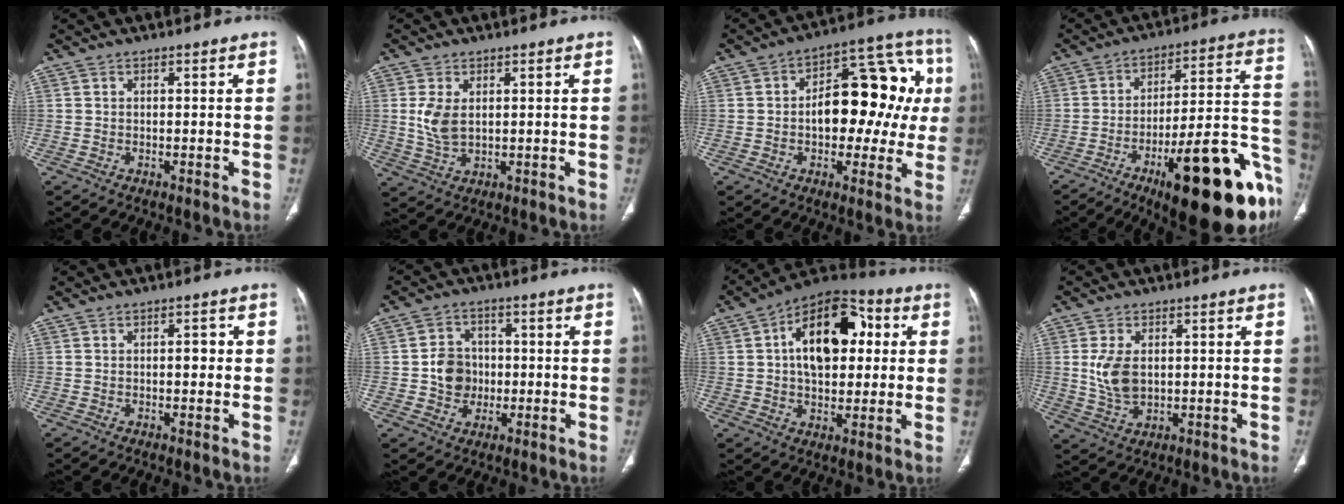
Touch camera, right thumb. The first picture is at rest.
{"total": 5.5, "force": [1.0, 3.2, 4.4], "torque": [-0.094, -0.007, 0.027]}
{"total": 19.7, "force": [0.8, 11.1, 16.3], "torque": [-0.174, 0.045, 0.008]}
{"total": 28.9, "force": [-13.1, 7.9, 24.5], "torque": [-0.251, 0.068, -0.183]}
{"total": 2.0, "force": [0.1, 1.1, 1.6], "torque": [-0.015, 0.004, -0.003]}
{"total": 7.1, "force": [-0.5, 6.3, 3.3], "torque": [-0.028, 0.011, -0.013]}
{"total": 18.6, "force": [3.7, 11.1, 14.4], "torque": [-0.180, 0.019, 0.049]}
{"total": 7.0, "force": [0.9, 4.3, 5.4], "torque": [-0.106, -0.006, 0.026]}